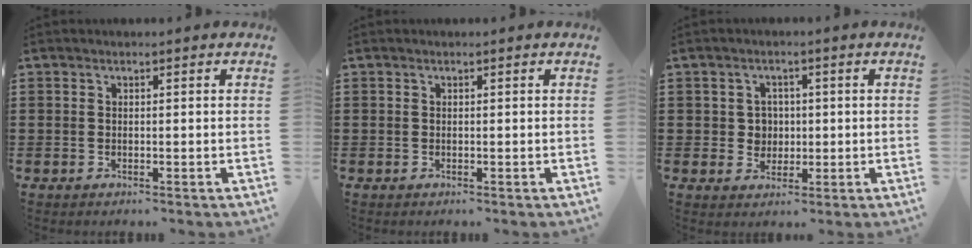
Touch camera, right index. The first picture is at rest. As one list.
[{"total": 0.0}, {"total": 3.5, "force": [0.2, 3.3, 1.2], "torque": [-0.037, 0.010, 0.000]}]